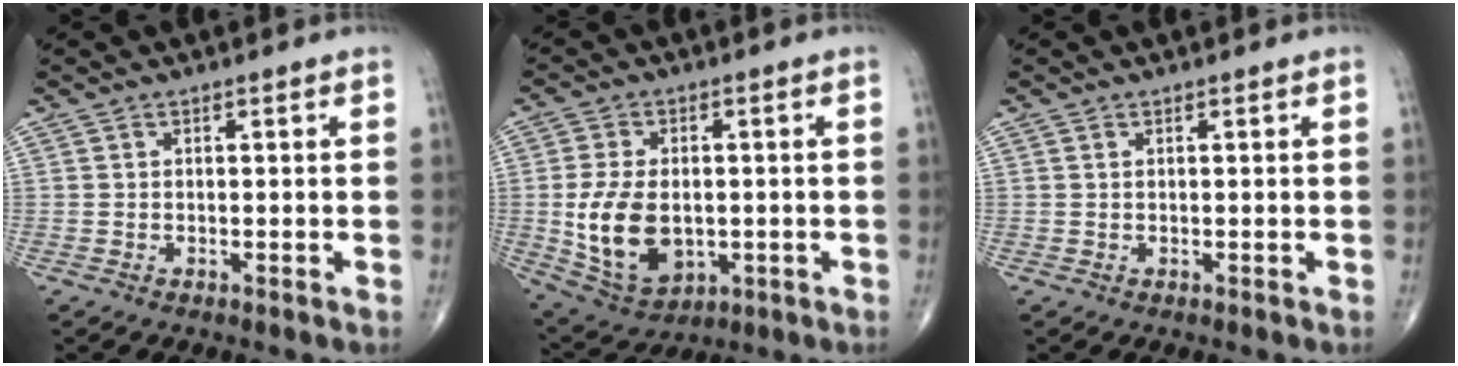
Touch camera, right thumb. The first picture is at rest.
{"total": 13.1, "force": [-1.2, 8.4, 10.1], "torque": [-0.179, -0.007, -0.004]}
{"total": 0.0}